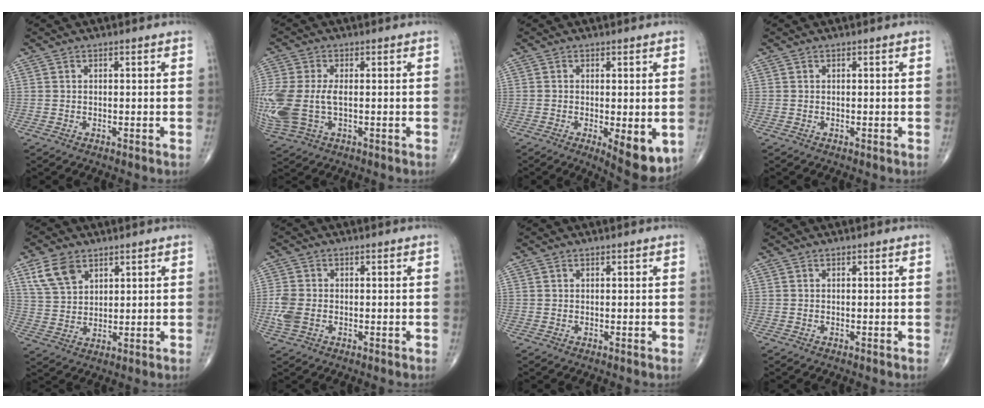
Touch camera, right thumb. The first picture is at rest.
{"total": 13.5, "force": [-1.2, 7.9, 10.9], "torque": [-0.299, -0.007, -0.012]}
{"total": 8.4, "force": [-2.2, 3.0, 7.5], "torque": [-0.097, -0.019, -0.026]}
{"total": 0.0}
{"total": 7.5, "force": [4.2, 4.7, 4.1], "torque": [-0.066, -0.014, 0.089]}
{"total": 4.5, "force": [-0.9, 3.0, 3.2], "torque": [-0.088, 0.004, -0.018]}
{"total": 0.0}
{"total": 0.0}